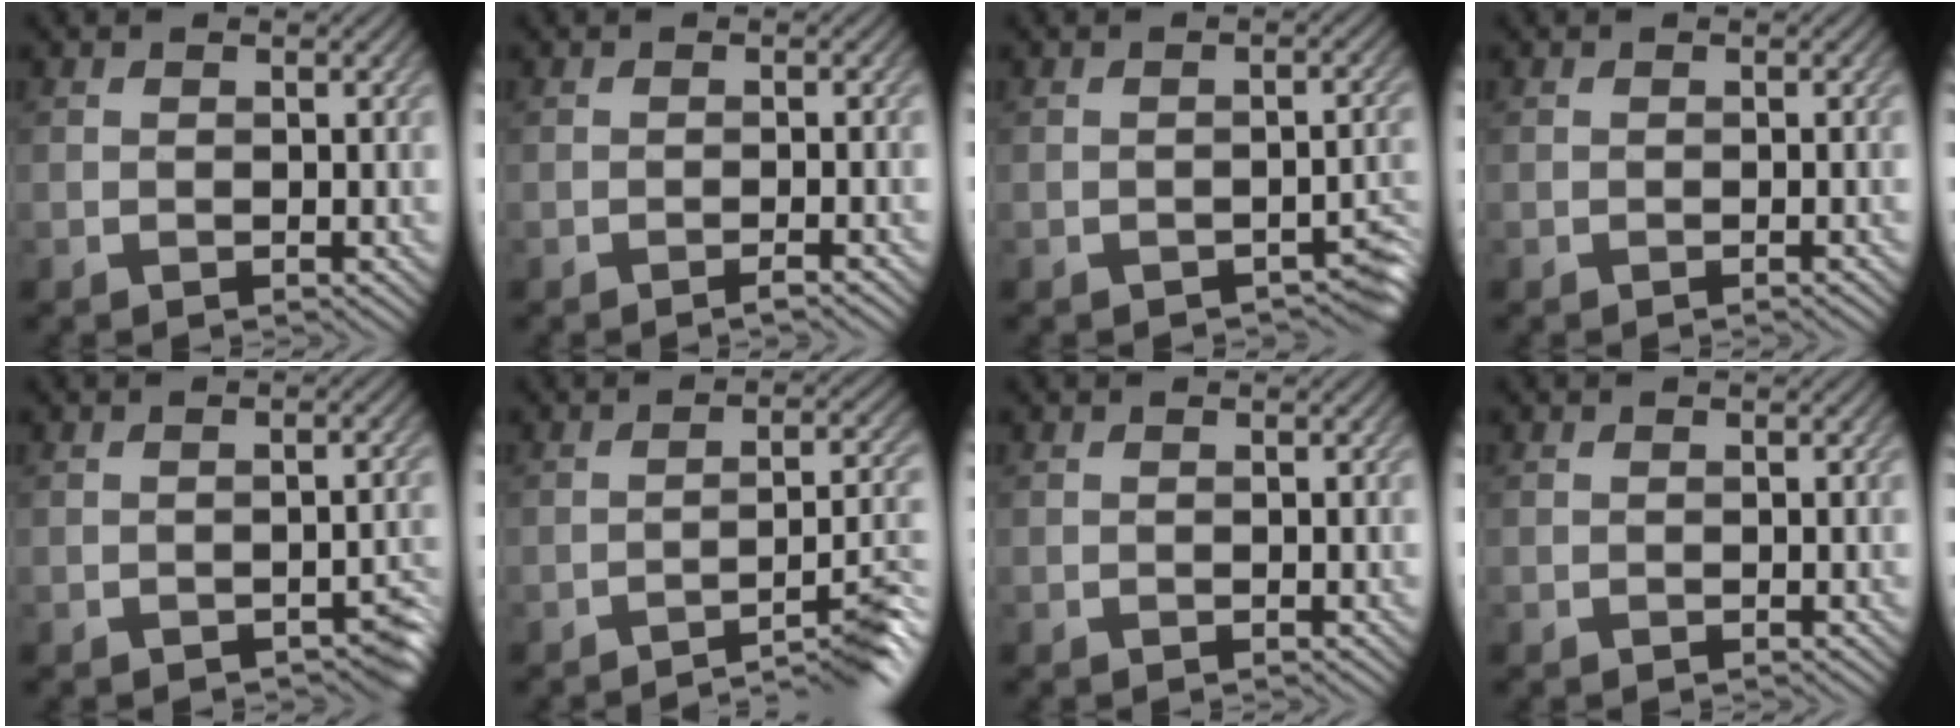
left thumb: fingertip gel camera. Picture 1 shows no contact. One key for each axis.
{"total": 1.5, "fx": -0.9, "fy": 0.1, "fz": 1.2, "tx": -0.012, "ty": 0.006, "tz": -0.022}
{"total": 3.4, "fx": -2.4, "fy": 1.2, "fz": 2.1, "tx": -0.022, "ty": -0.001, "tz": -0.024}
{"total": 0.7, "fx": -0.4, "fy": 0.1, "fz": 0.6, "tx": -0.005, "ty": 0.003, "tz": -0.011}
{"total": 2.4, "fx": -1.6, "fy": 0.9, "fz": 1.5, "tx": -0.019, "ty": -0.002, "tz": -0.018}
{"total": 7.2, "fx": -5.1, "fy": 1.0, "fz": 5.0, "tx": -0.063, "ty": 0.020, "tz": -0.080}
{"total": 0.0}
{"total": 0.0}